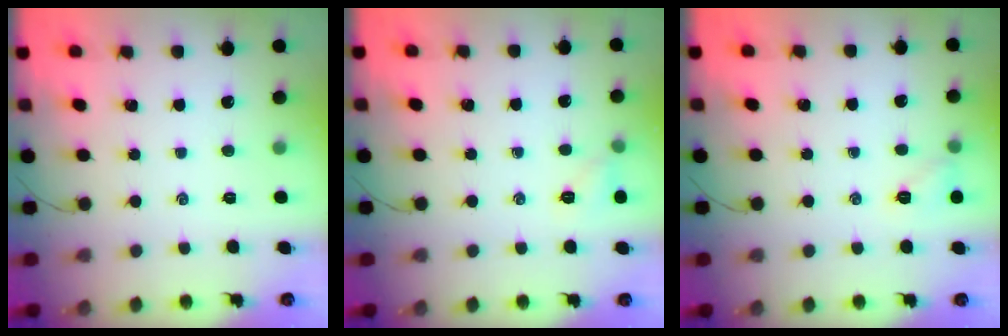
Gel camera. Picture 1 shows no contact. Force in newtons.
{"total": 5.6, "press": 5.5, "slide": 1.4}
{"total": 6.4, "press": 6.3, "slide": 1.3}